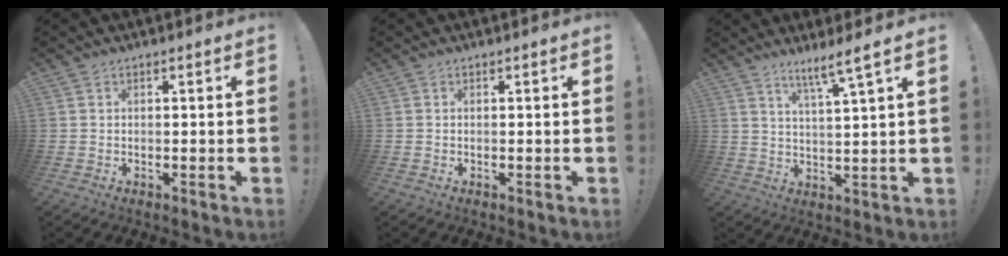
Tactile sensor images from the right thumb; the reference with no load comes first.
{"total": 0.0}
{"total": 6.6, "force": [4.9, -0.6, 4.4], "torque": [-0.065, -0.034, 0.074]}